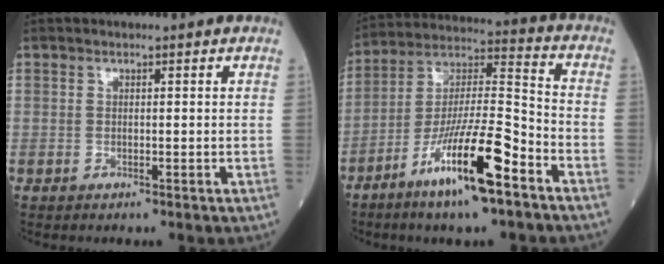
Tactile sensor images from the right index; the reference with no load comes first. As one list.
[{"total": 15.8, "force": [-8.6, 1.7, 13.2], "torque": [-0.250, -0.013, -0.153]}]